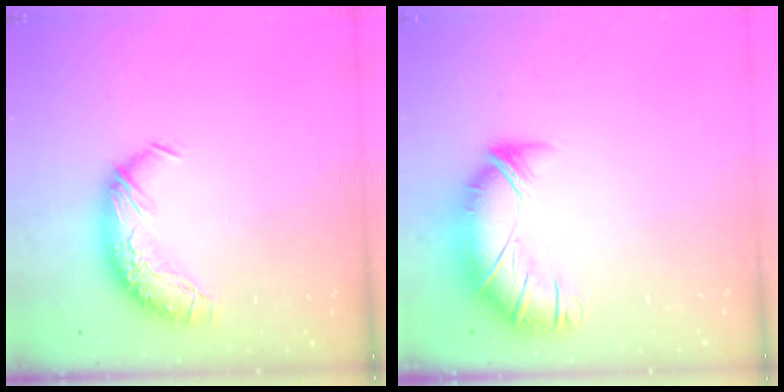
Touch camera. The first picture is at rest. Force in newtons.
{"total": 3.0, "press": 1.9, "slide": 2.3}